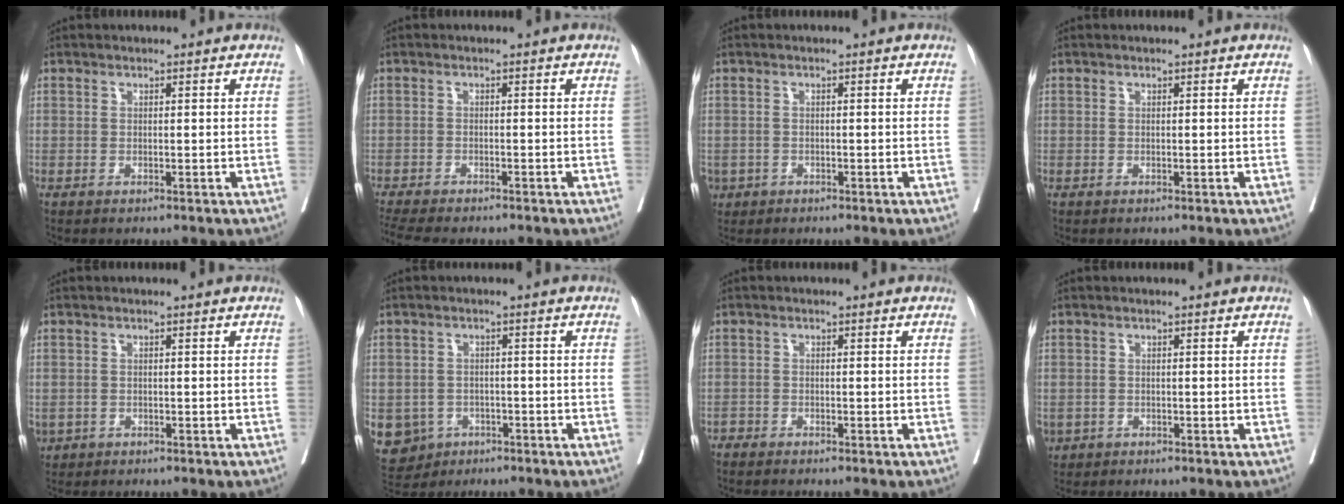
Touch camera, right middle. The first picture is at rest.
{"total": 9.9, "force": [-8.5, 2.0, 4.6], "torque": [-0.076, -0.007, -0.125]}
{"total": 2.7, "force": [-1.6, 2.1, 0.5], "torque": [-0.009, 0.001, -0.028]}
{"total": 0.0}
{"total": 2.3, "force": [-1.2, 1.8, 0.7], "torque": [-0.017, -0.001, -0.016]}
{"total": 7.2, "force": [-3.5, 6.2, 1.3], "torque": [-0.035, 0.003, -0.048]}
{"total": 2.1, "force": [-1.9, 0.2, 0.6], "torque": [-0.012, -0.002, -0.030]}
{"total": 2.0, "force": [-1.0, 1.6, 0.6], "torque": [-0.015, -0.001, -0.014]}